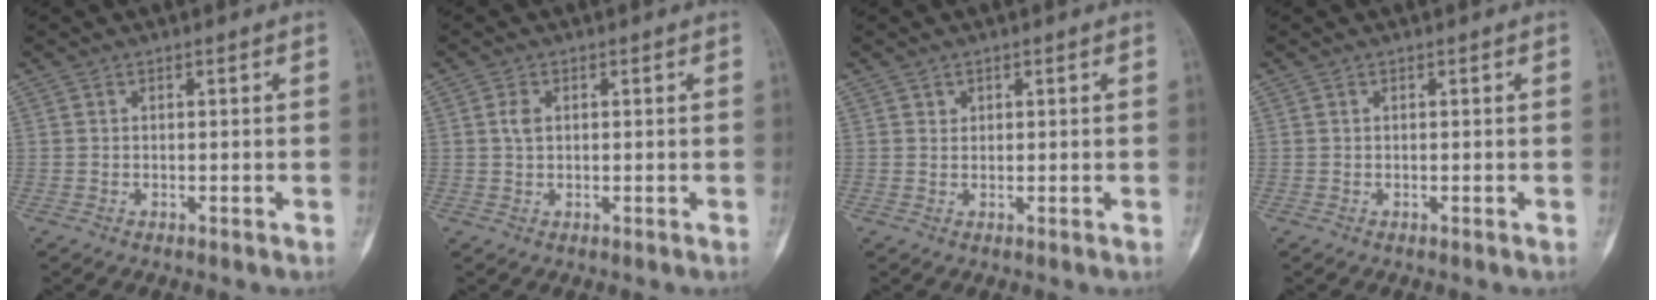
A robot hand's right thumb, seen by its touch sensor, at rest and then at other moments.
{"total": 2.2, "force": [0.5, 1.5, 1.6], "torque": [-0.026, 0.003, 0.009]}
{"total": 1.1, "force": [0.6, 0.9, 0.1], "torque": [0.019, -0.002, 0.006]}
{"total": 0.0}